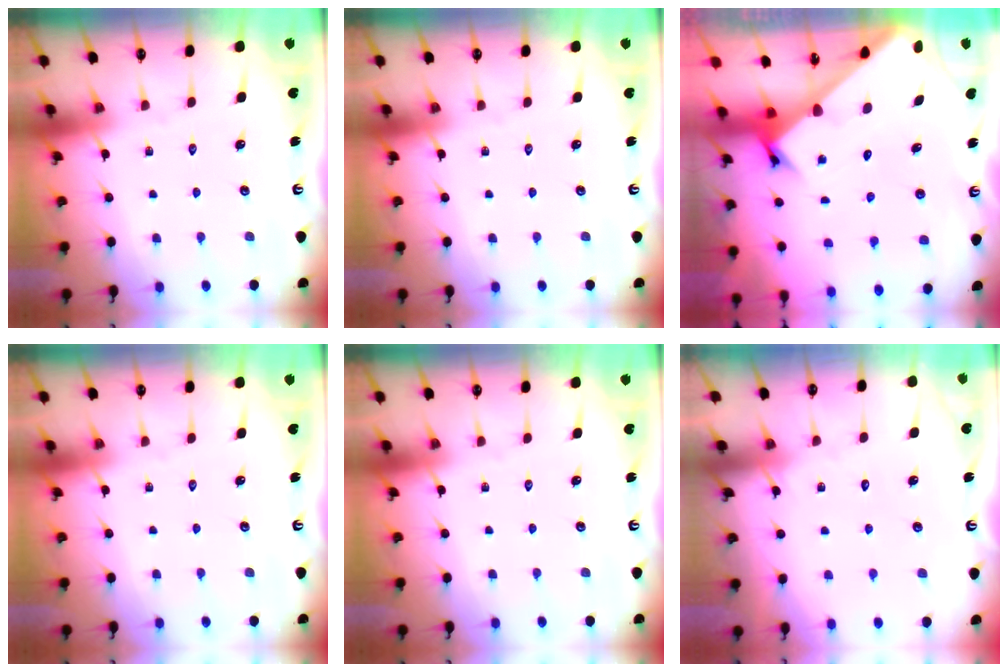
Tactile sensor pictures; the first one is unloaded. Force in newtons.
{"total": 0.0}
{"total": 2.5, "press": 2.5, "slide": 0.2}
{"total": 0.0}
{"total": 0.0}
{"total": 3.0, "press": 3.0, "slide": 0.4}